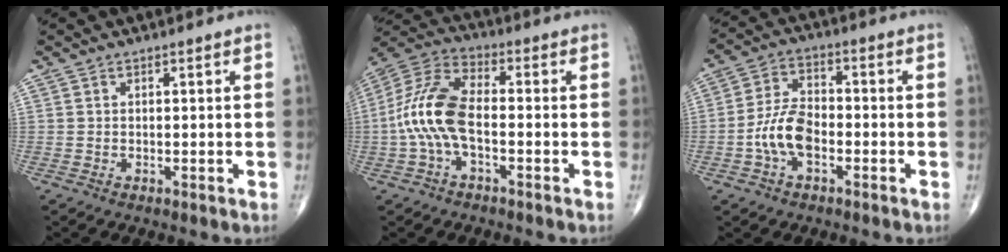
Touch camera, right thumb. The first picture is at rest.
{"total": 12.5, "force": [-2.2, 6.0, 10.7], "torque": [-0.237, 0.035, -0.050]}
{"total": 8.5, "force": [-2.7, 4.8, 6.5], "torque": [-0.125, 0.027, -0.057]}